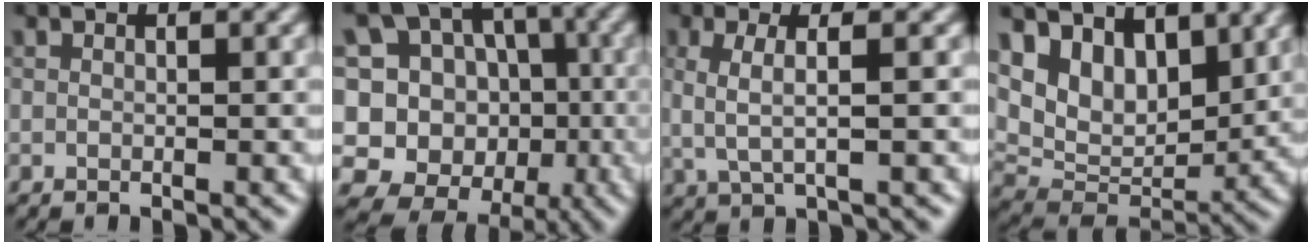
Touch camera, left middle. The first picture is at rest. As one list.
[{"total": 11.8, "force": [-1.8, 11.0, 4.1], "torque": [-0.109, 0.028, -0.019]}, {"total": 3.1, "force": [0.3, 0.9, 2.9], "torque": [-0.056, -0.001, 0.005]}, {"total": 7.4, "force": [4.2, 4.7, 3.9], "torque": [-0.072, -0.014, 0.069]}]